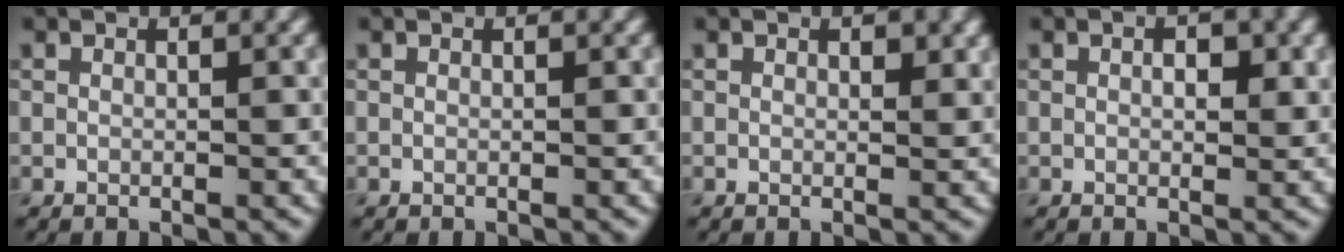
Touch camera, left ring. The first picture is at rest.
{"total": 0.0}
{"total": 1.2, "force": [0.5, 0.6, 0.9], "torque": [-0.008, -0.003, 0.009]}
{"total": 1.8, "force": [0.4, 1.0, 1.5], "torque": [-0.019, -0.001, 0.004]}